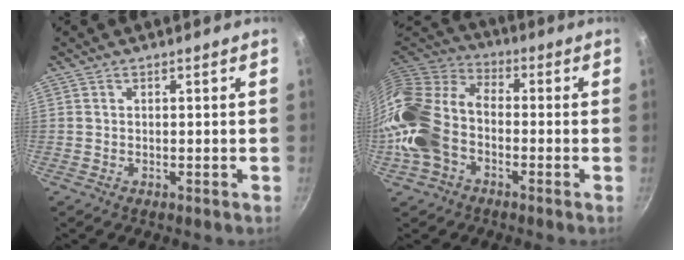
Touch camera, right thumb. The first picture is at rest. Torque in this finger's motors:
{"motor_torque": [2.27, 2.28, 0.90, 0.57, 0.26]}